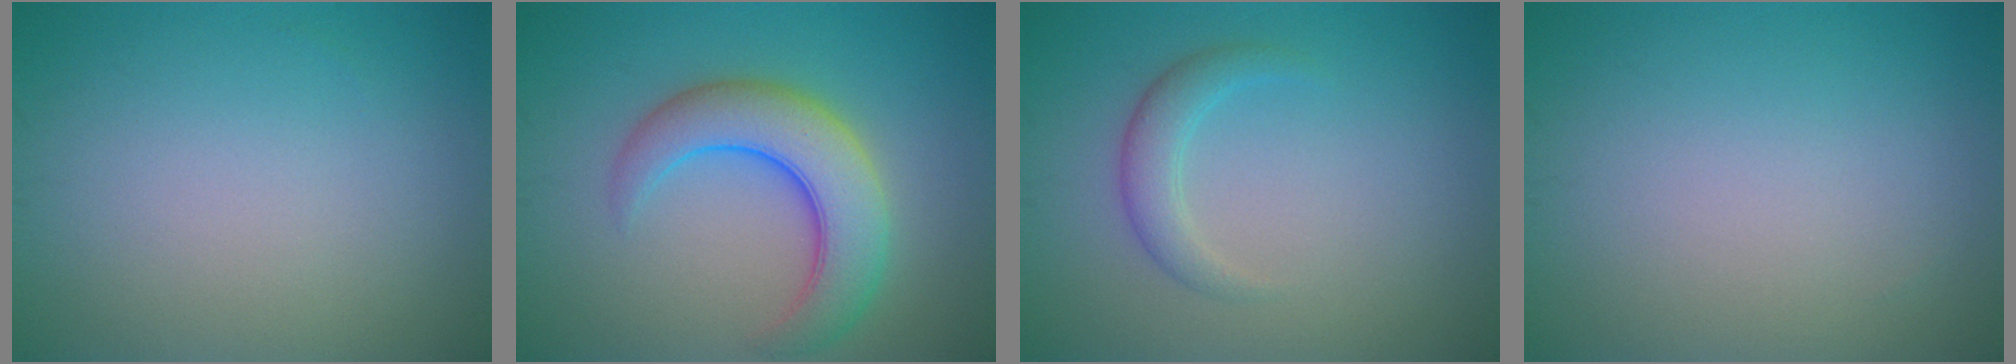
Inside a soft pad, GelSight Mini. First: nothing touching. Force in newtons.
{"total": 6.7, "press": 6.7, "slide": 0.3}
{"total": 2.2, "press": 2.2, "slide": 0.1}
{"total": 0.0}